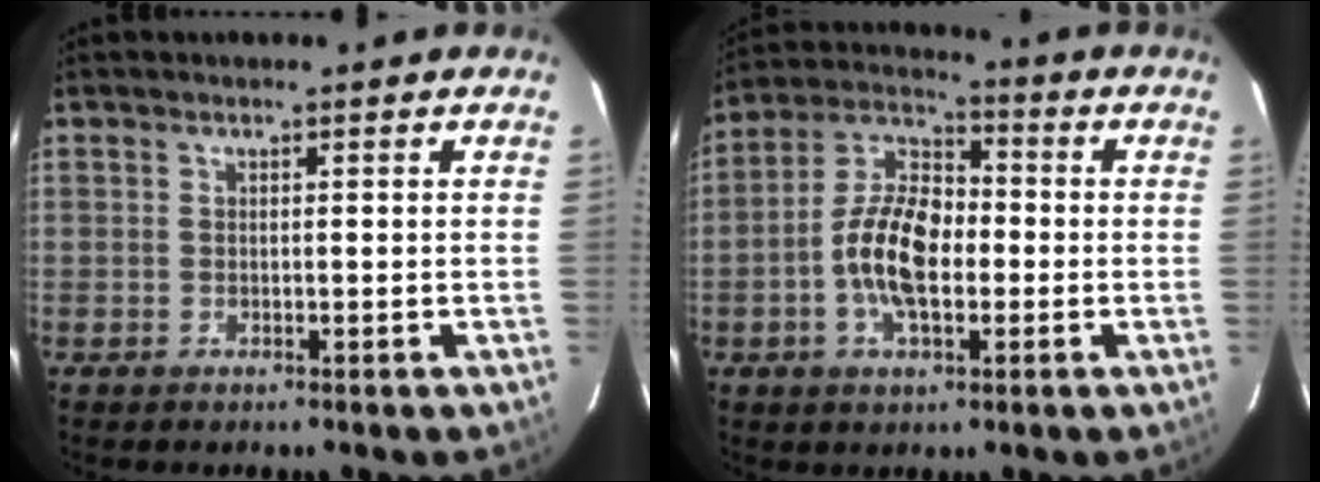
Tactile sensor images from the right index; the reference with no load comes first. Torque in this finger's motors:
{"motor_torque": [1.27, -0.87, 0.38, 0.12]}